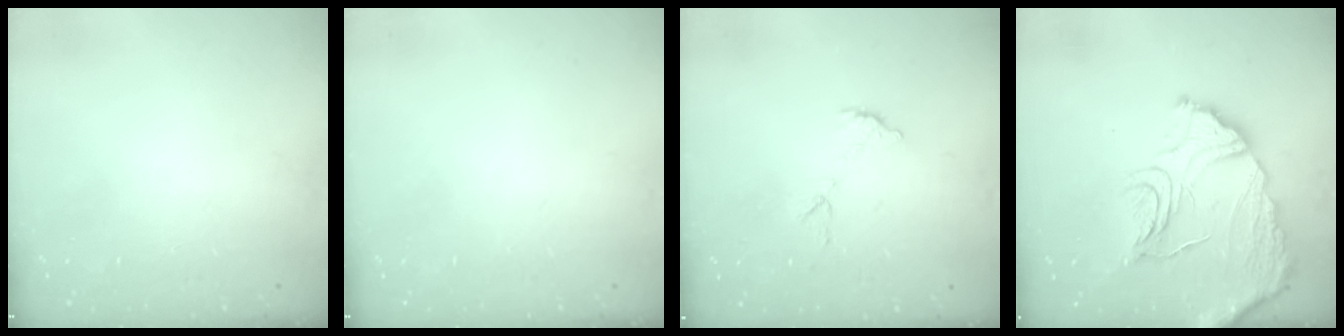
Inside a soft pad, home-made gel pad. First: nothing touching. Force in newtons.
{"total": 0.0}
{"total": 5.6, "press": 5.6, "slide": 0.5}
{"total": 15.1, "press": 15.0, "slide": 1.7}